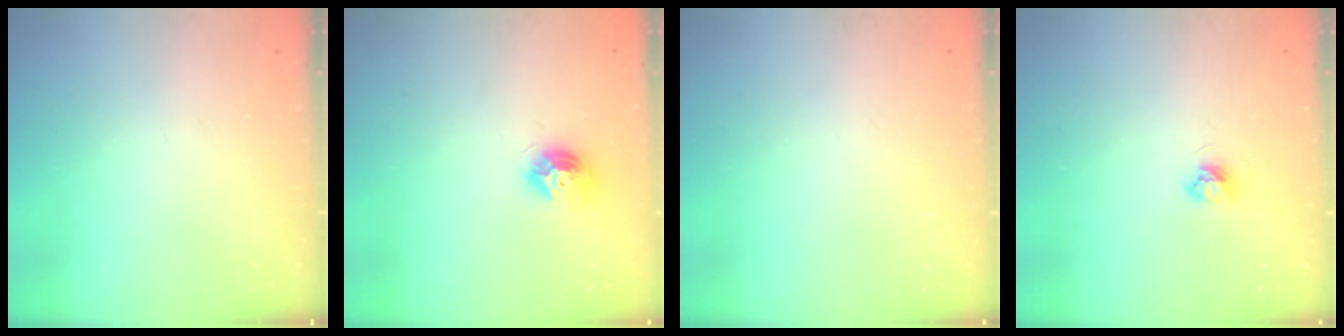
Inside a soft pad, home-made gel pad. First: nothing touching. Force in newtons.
{"total": 8.9, "press": 8.9, "slide": 0.5}
{"total": 0.8, "press": 0.8, "slide": 0.0}
{"total": 3.6, "press": 3.6, "slide": 0.4}